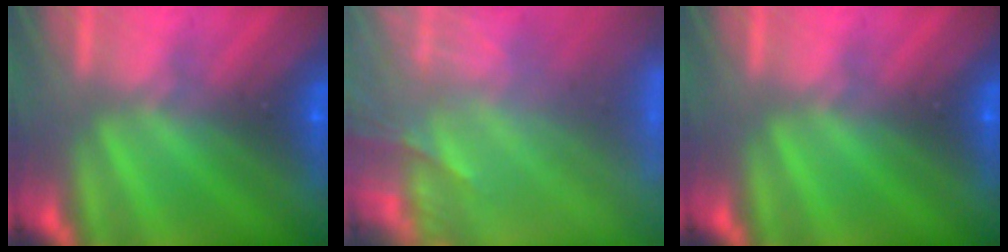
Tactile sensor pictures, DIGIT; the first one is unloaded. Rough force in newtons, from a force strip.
{"total": 14.6}
{"total": 0.0}